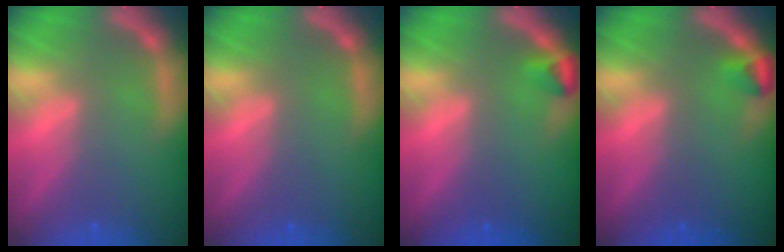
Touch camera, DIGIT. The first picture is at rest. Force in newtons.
{"total": 0.0}
{"total": 1.5}
{"total": 1.5}